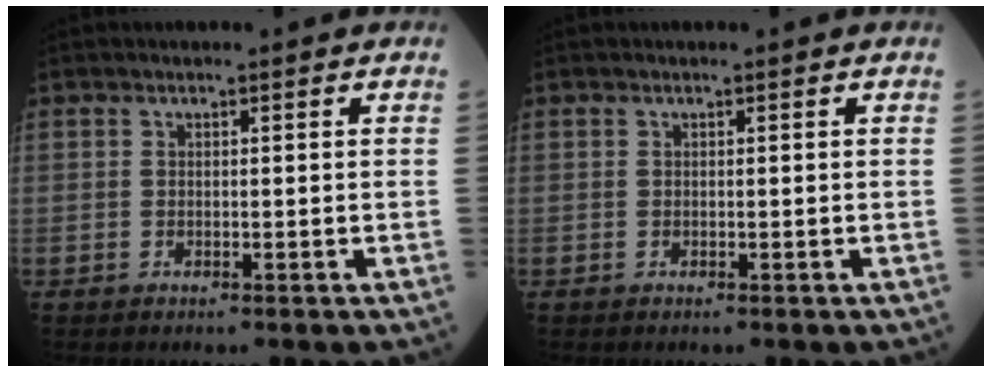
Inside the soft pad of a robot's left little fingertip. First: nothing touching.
{"total": 0.0}